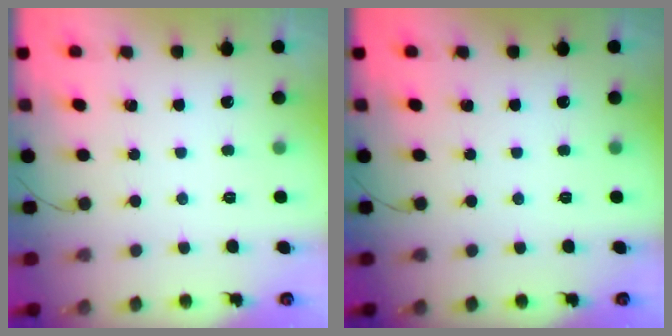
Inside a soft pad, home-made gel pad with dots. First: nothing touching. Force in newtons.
{"total": 0.0}